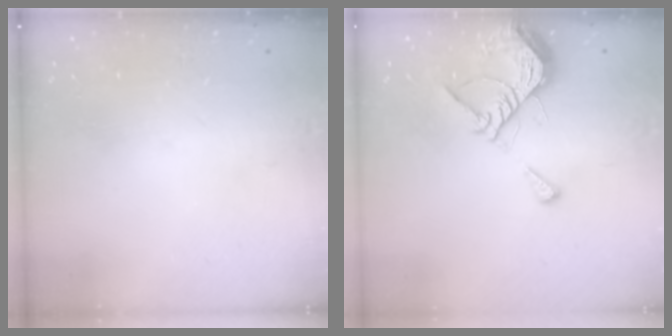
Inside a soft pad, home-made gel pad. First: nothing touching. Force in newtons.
{"total": 9.0, "press": 9.0, "slide": 1.1}